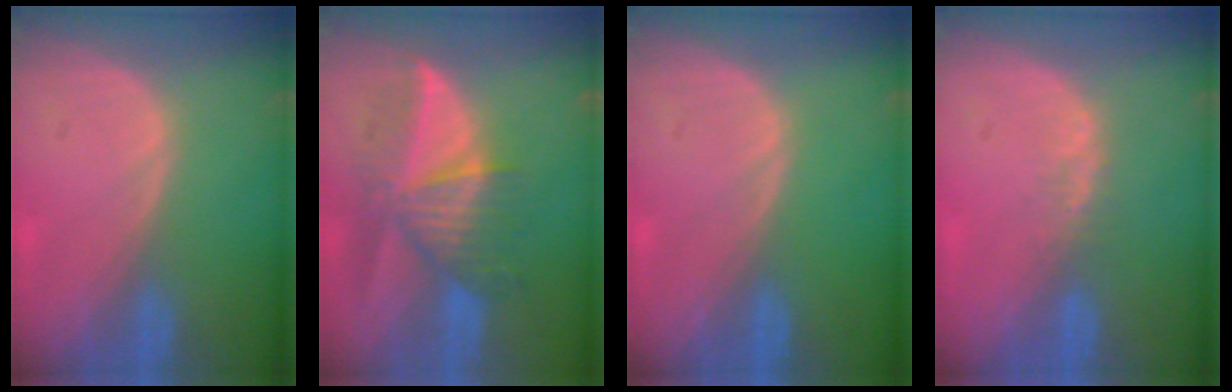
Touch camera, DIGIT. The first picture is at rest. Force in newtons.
{"total": 8.4, "press": 7.9, "slide": 3.0}
{"total": 0.0}
{"total": 2.1, "press": 1.7, "slide": 1.2}